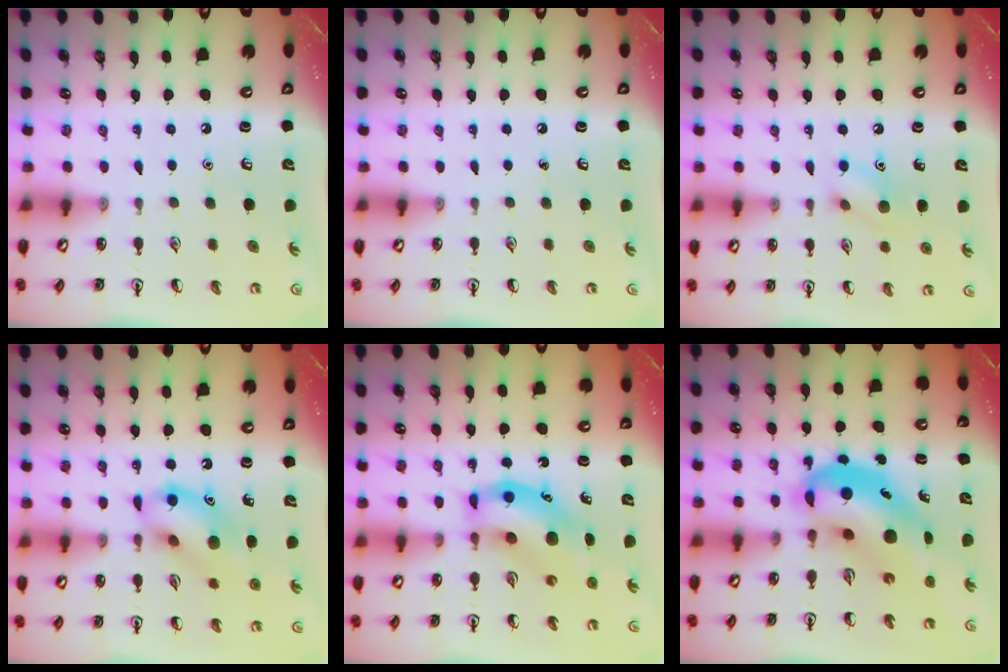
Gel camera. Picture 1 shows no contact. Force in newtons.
{"total": 0.0}
{"total": 8.2, "press": 8.1, "slide": 1.5}
{"total": 12.0, "press": 11.9, "slide": 1.2}
{"total": 11.3, "press": 10.9, "slide": 3.1}
{"total": 10.4, "press": 10.0, "slide": 2.8}